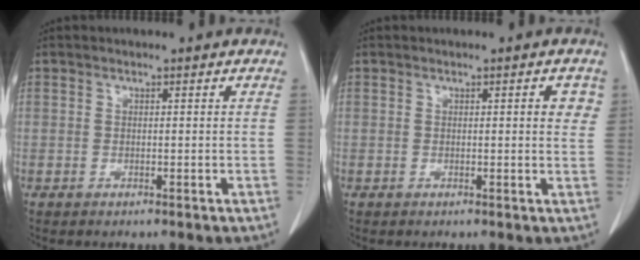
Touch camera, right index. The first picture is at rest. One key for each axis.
{"total": 2.3, "fx": 0.7, "fy": 0.7, "fz": 2.1, "tx": -0.021, "ty": 0.001, "tz": 0.005}